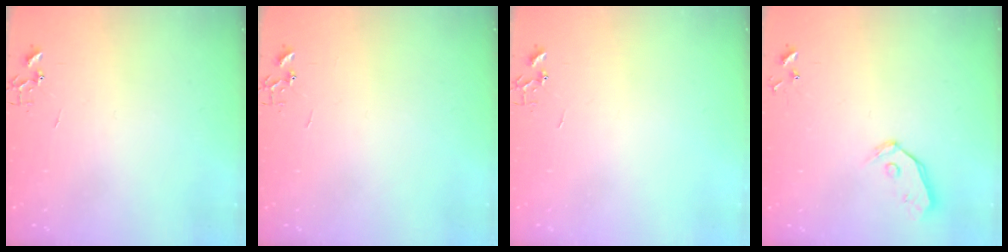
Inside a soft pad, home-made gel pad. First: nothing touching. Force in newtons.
{"total": 0.0}
{"total": 0.0}
{"total": 6.9, "press": 6.9, "slide": 0.7}